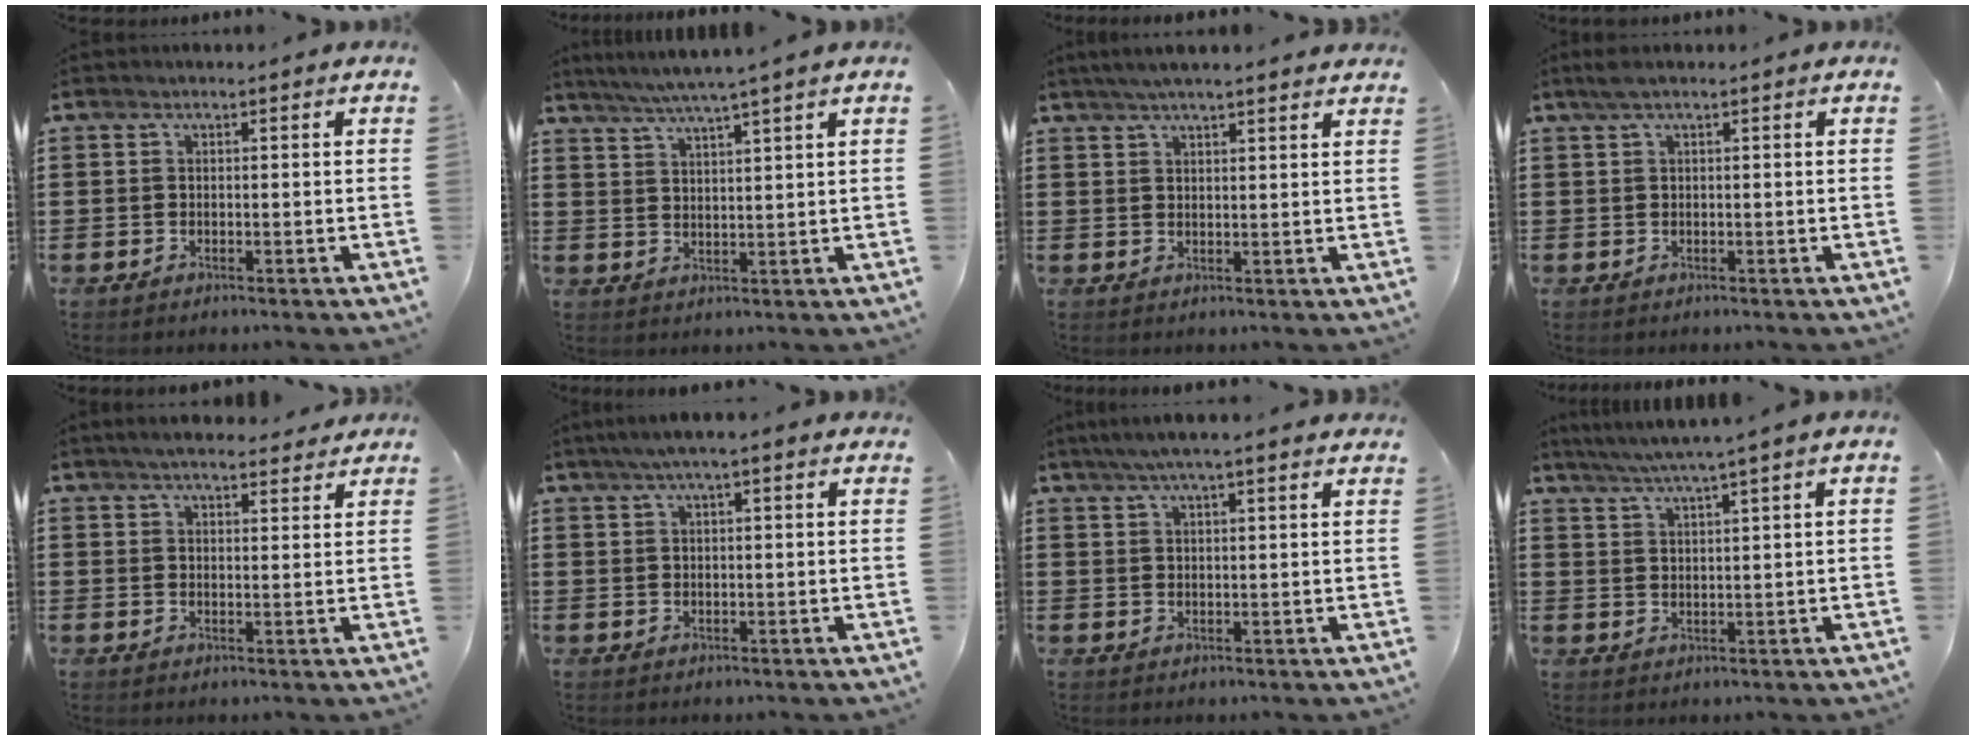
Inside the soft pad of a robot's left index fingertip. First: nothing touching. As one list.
[{"total": 4.3, "force": [3.6, -0.9, 2.1], "torque": [-0.050, -0.017, 0.062]}, {"total": 3.4, "force": [3.0, 0.0, 1.5], "torque": [-0.036, 0.000, 0.055]}, {"total": 1.2, "force": [0.5, 0.1, 1.1], "torque": [-0.022, 0.000, 0.008]}, {"total": 3.6, "force": [3.3, 0.6, 1.3], "torque": [-0.033, -0.003, 0.060]}, {"total": 2.7, "force": [1.7, 0.0, 2.2], "torque": [-0.044, 0.002, 0.030]}, {"total": 3.8, "force": [3.1, -0.2, 2.3], "torque": [-0.051, -0.003, 0.055]}, {"total": 3.7, "force": [3.0, -0.8, 2.0], "torque": [-0.046, -0.012, 0.051]}]